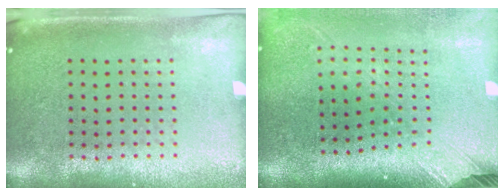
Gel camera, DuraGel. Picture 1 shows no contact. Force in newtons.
{"total": 2.5, "press": 1.9, "slide": 1.7}